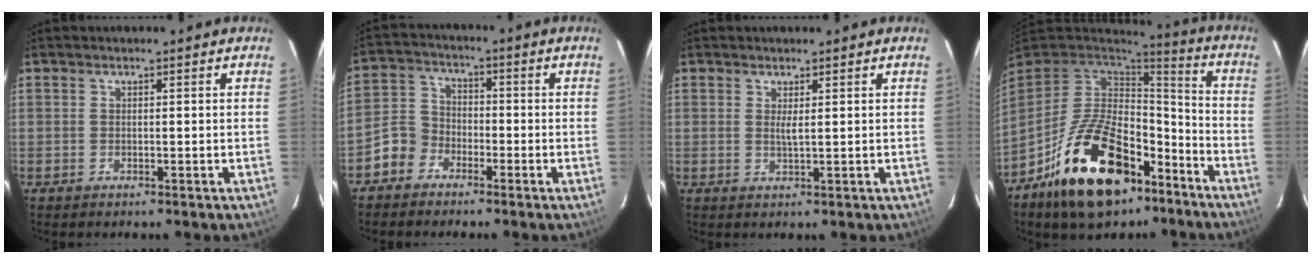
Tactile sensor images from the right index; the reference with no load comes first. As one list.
[{"total": 6.1, "force": [-3.8, 4.6, 1.2], "torque": [-0.028, 0.025, -0.081]}, {"total": 1.4, "force": [0.5, 0.2, 1.3], "torque": [-0.023, -0.005, 0.008]}, {"total": 23.5, "force": [-13.1, 12.3, 15.1], "torque": [-0.294, 0.007, -0.202]}]